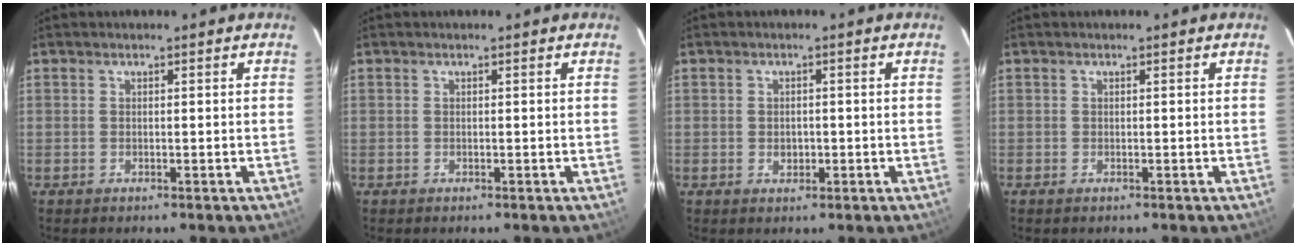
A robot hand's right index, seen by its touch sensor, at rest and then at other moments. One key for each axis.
{"total": 0.0}
{"total": 2.1, "fx": -0.4, "fy": 1.7, "fz": 1.1, "tx": -0.019, "ty": 0.005, "tz": -0.004}
{"total": 0.0}